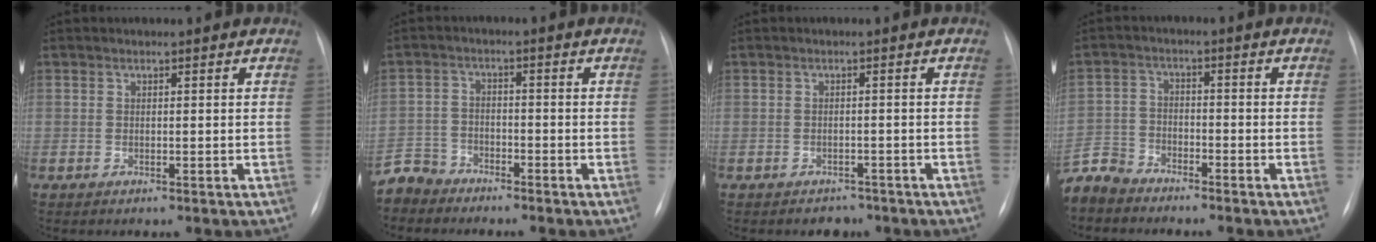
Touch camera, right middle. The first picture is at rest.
{"total": 4.4, "force": [-4.0, 1.6, -0.8], "torque": [0.023, -0.003, -0.083]}
{"total": 2.2, "force": [-1.8, 1.4, 0.1], "torque": [-0.005, 0.008, -0.021]}
{"total": 5.5, "force": [-5.2, 1.6, 0.2], "torque": [-0.002, -0.009, -0.106]}